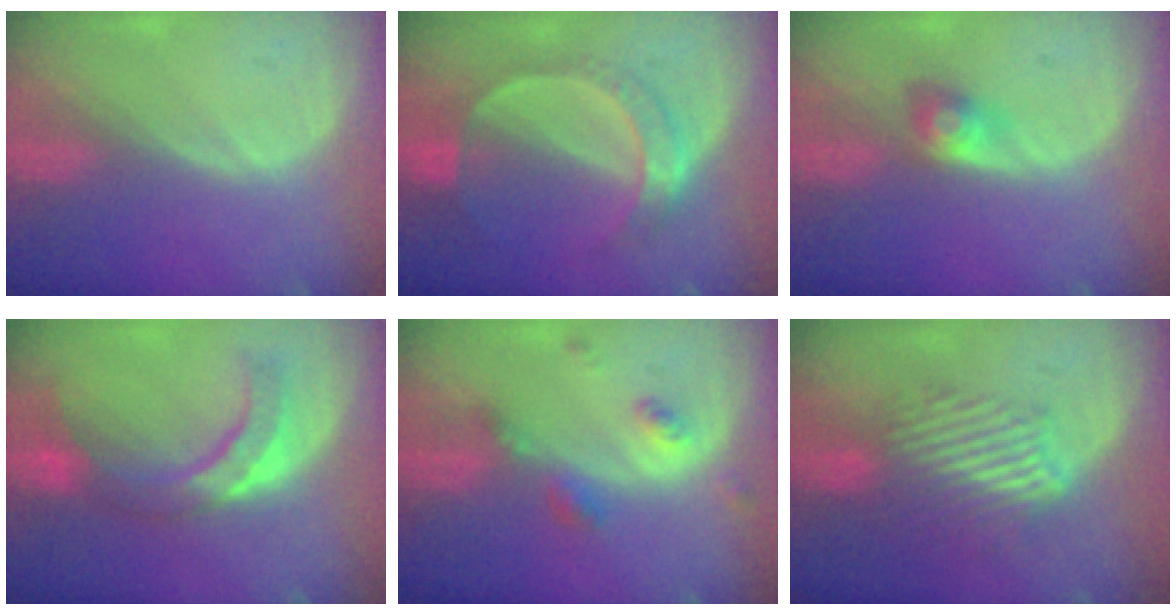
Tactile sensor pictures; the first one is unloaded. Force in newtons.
{"total": 7.2, "press": 6.4, "slide": 3.3}
{"total": 2.9, "press": 2.8, "slide": 0.1}
{"total": 7.6, "press": 7.6, "slide": 0.7}
{"total": 4.9, "press": 4.3, "slide": 2.2}
{"total": 9.5, "press": 8.0, "slide": 5.1}